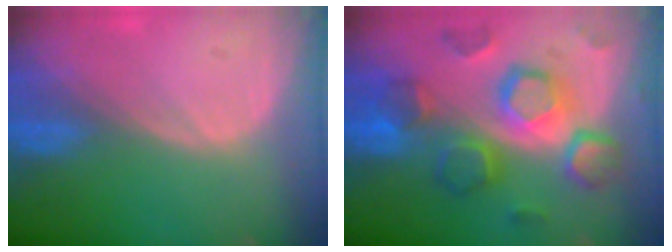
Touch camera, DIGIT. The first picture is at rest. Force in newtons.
{"total": 11.2, "press": 11.2, "slide": 0.9}